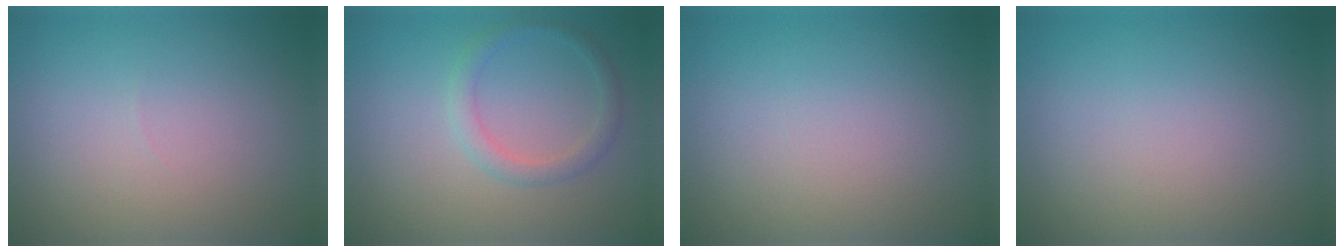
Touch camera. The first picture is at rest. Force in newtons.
{"total": 1.9, "press": 1.9, "slide": 0.1}
{"total": 0.0}
{"total": 0.0}